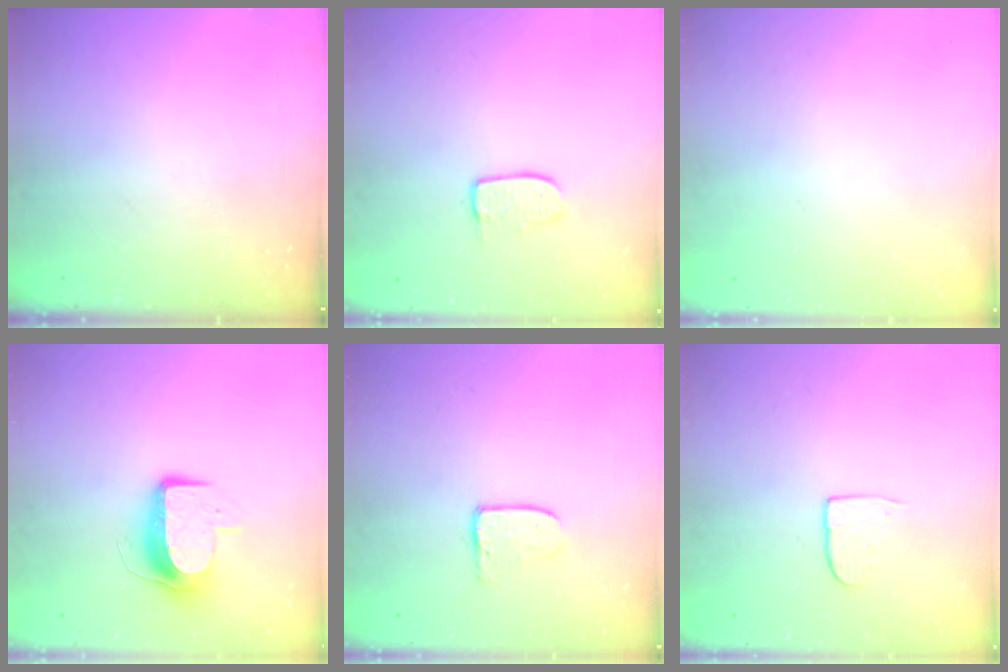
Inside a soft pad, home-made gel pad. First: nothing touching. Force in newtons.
{"total": 6.0, "press": 6.0, "slide": 0.3}
{"total": 0.0}
{"total": 9.2, "press": 9.1, "slide": 0.5}
{"total": 4.0, "press": 4.0, "slide": 0.4}
{"total": 4.1, "press": 4.1, "slide": 0.3}